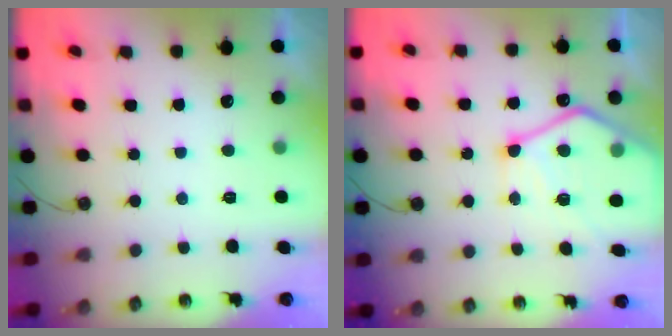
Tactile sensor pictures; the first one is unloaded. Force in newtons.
{"total": 14.6, "press": 14.6, "slide": 0.6}